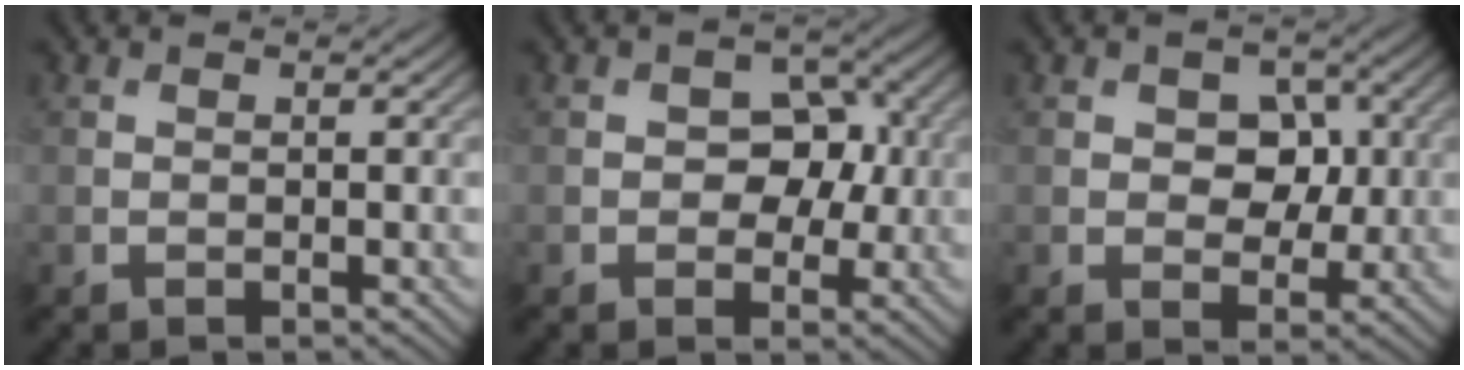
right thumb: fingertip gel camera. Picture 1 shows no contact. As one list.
[{"total": 4.9, "force": [-0.1, 3.7, 3.2], "torque": [-0.039, -0.003, -0.014]}, {"total": 4.5, "force": [0.5, 3.3, 2.9], "torque": [-0.041, -0.003, -0.006]}]